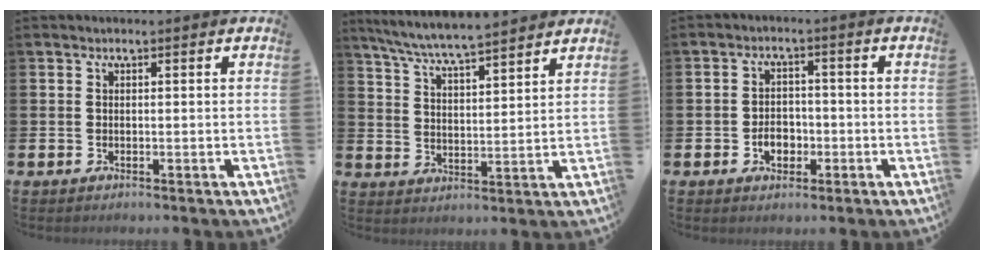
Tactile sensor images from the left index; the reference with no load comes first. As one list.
[{"total": 6.6, "force": [6.4, -0.1, 1.5], "torque": [-0.056, -0.044, 0.113]}, {"total": 3.3, "force": [-1.1, 2.4, 1.9], "torque": [-0.017, -0.005, -0.029]}]